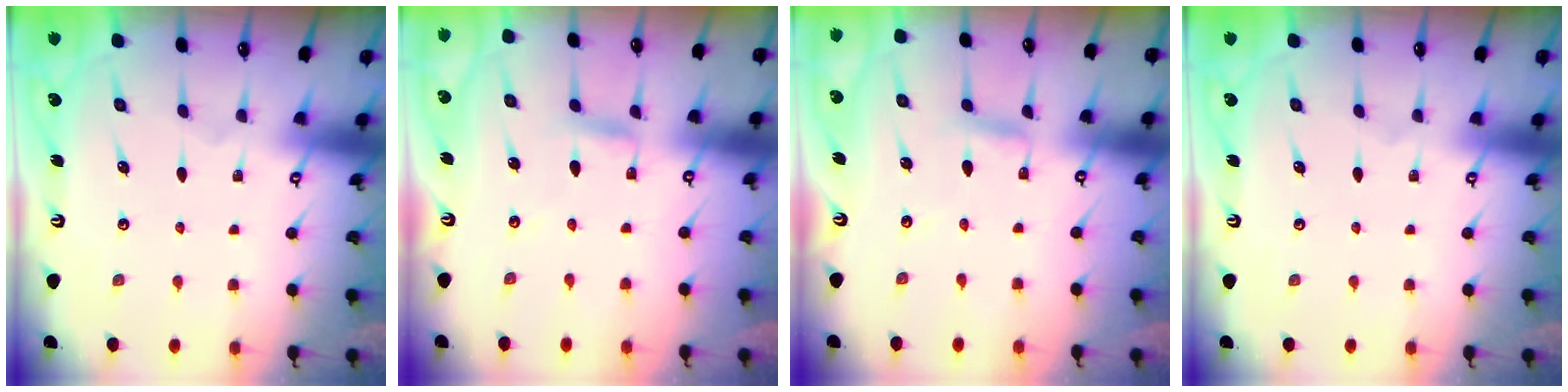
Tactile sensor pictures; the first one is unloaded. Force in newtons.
{"total": 3.1, "press": 3.1, "slide": 0.1}
{"total": 2.9, "press": 2.9, "slide": 0.1}
{"total": 0.0}